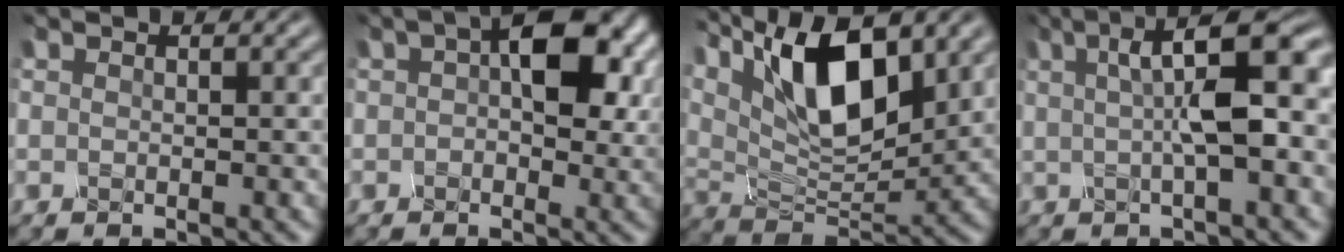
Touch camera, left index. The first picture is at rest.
{"total": 8.7, "force": [2.0, 4.9, 6.9], "torque": [-0.097, 0.012, 0.020]}
{"total": 11.5, "force": [4.9, 5.0, 9.1], "torque": [-0.150, 0.004, 0.083]}
{"total": 7.5, "force": [1.0, 2.1, 7.1], "torque": [-0.107, 0.017, 0.011]}